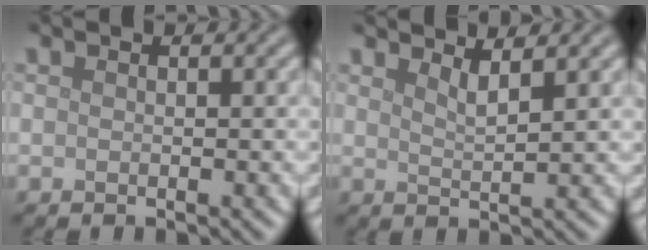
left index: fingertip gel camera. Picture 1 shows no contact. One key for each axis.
{"total": 2.2, "fx": 1.7, "fy": 0.5, "fz": 1.2, "tx": -0.012, "ty": 0.000, "tz": 0.027}